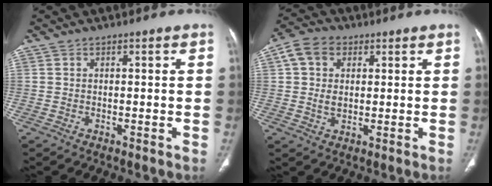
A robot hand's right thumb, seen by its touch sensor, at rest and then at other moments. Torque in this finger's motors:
{"motor_torque": [-0.39, 0.44, 0.48, -0.49, 0.03]}